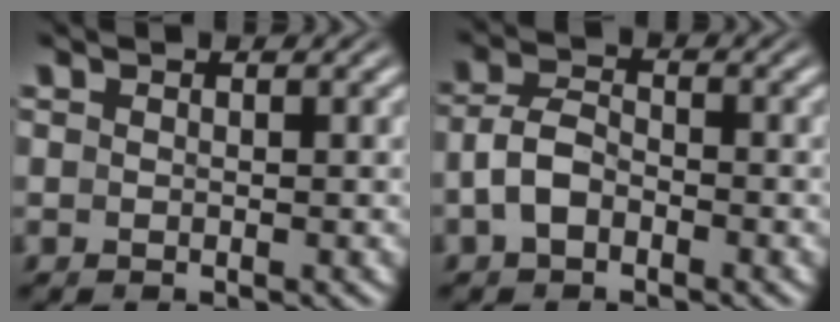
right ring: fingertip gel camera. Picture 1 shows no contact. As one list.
[{"total": 3.1, "force": [-1.2, 2.3, 1.7], "torque": [-0.041, -0.009, -0.015]}]